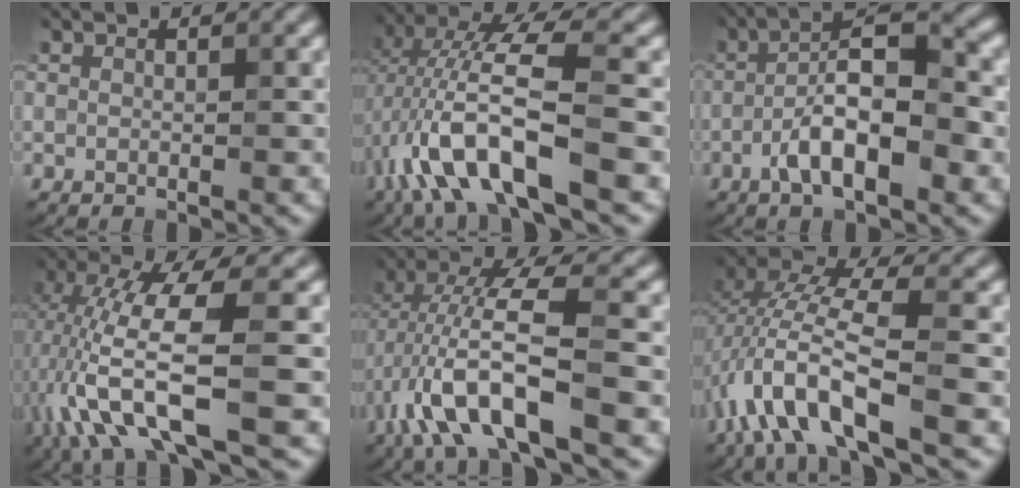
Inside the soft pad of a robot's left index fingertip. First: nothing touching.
{"total": 9.6, "force": [-3.1, 2.7, 8.6], "torque": [-0.177, 0.020, -0.061]}
{"total": 7.4, "force": [-2.4, 2.4, 6.6], "torque": [-0.105, 0.017, -0.047]}
{"total": 9.2, "force": [-2.6, 1.9, 8.6], "torque": [-0.174, 0.009, -0.049]}
{"total": 8.6, "force": [-3.1, 2.3, 7.7], "torque": [-0.161, 0.017, -0.063]}
{"total": 7.9, "force": [-3.7, 2.3, 6.6], "torque": [-0.140, 0.013, -0.079]}